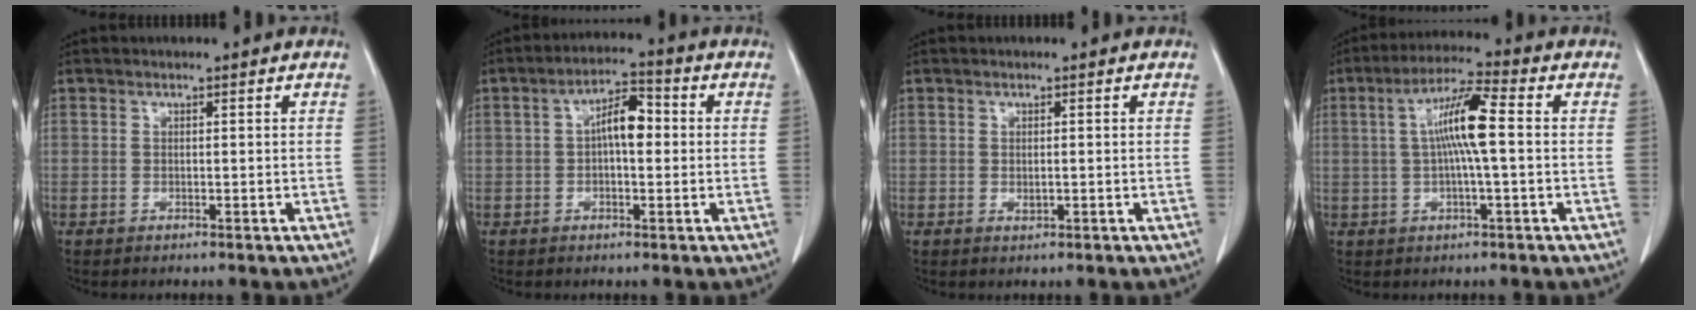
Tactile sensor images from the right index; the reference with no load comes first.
{"total": 6.0, "force": [0.4, 2.4, 5.5], "torque": [-0.096, 0.022, 0.002]}
{"total": 0.9, "force": [-0.1, 0.4, 0.8], "torque": [-0.015, -0.003, 0.002]}
{"total": 8.7, "force": [0.7, 0.4, 8.7], "torque": [-0.165, 0.013, 0.007]}